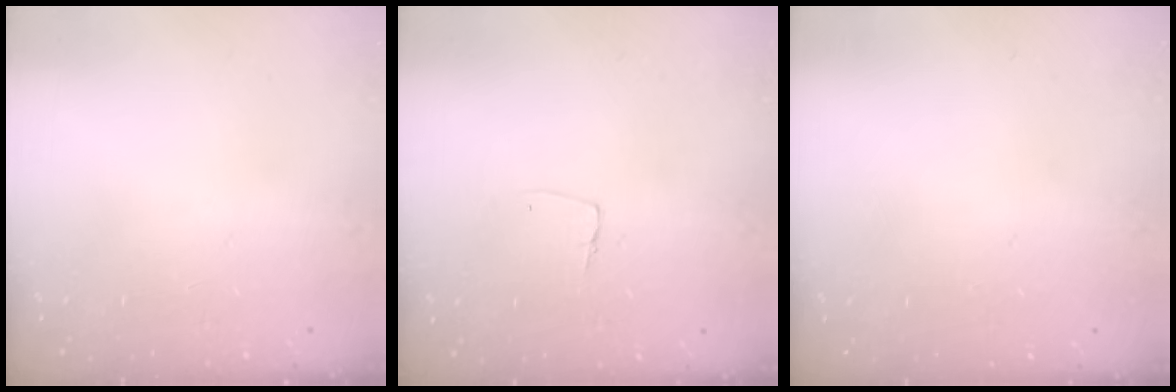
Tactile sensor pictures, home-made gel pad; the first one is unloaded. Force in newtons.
{"total": 4.4, "press": 4.4, "slide": 0.3}
{"total": 0.0}